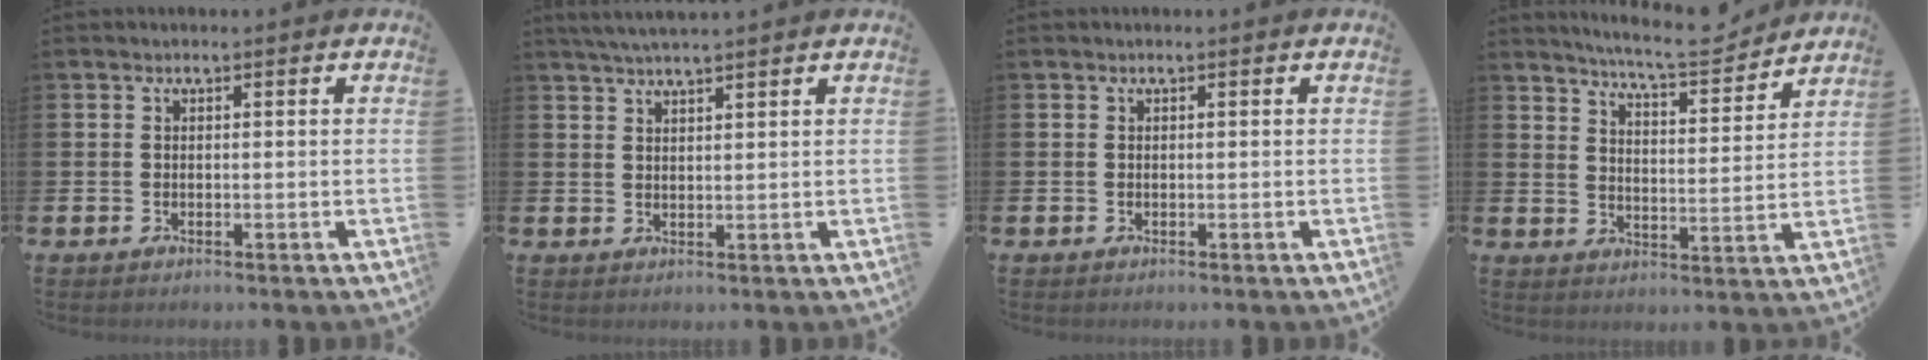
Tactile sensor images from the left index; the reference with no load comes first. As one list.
[{"total": 3.2, "force": [3.0, 0.1, 1.1], "torque": [-0.034, -0.002, 0.057]}, {"total": 0.0}, {"total": 7.2, "force": [6.9, 0.5, 2.0], "torque": [-0.049, -0.047, 0.120]}]